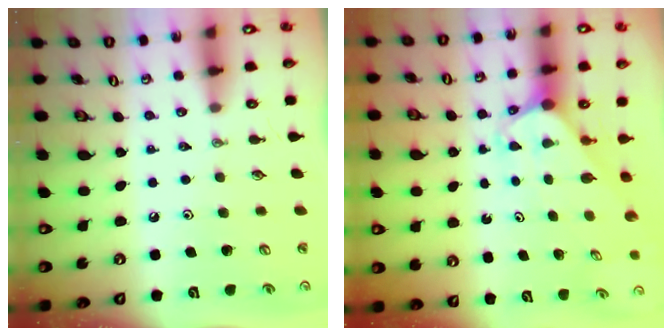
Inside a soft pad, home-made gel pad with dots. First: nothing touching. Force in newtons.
{"total": 1.9, "press": 1.9, "slide": 0.1}